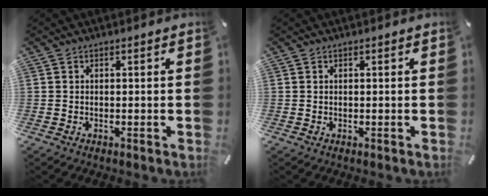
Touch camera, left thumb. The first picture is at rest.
{"total": 0.0}